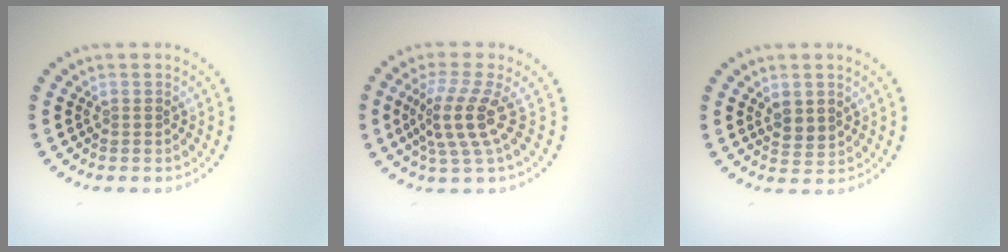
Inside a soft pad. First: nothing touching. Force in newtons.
{"total": 3.8, "press": 2.7, "slide": 2.7}
{"total": 1.8, "press": 1.7, "slide": 0.7}